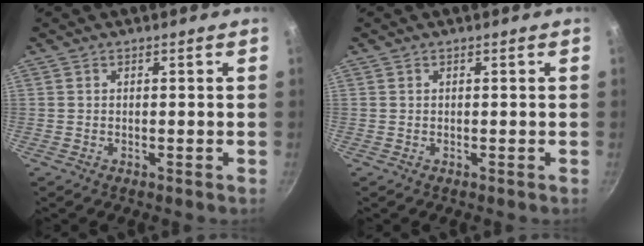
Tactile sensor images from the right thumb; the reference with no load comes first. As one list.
[{"total": 0.0}]